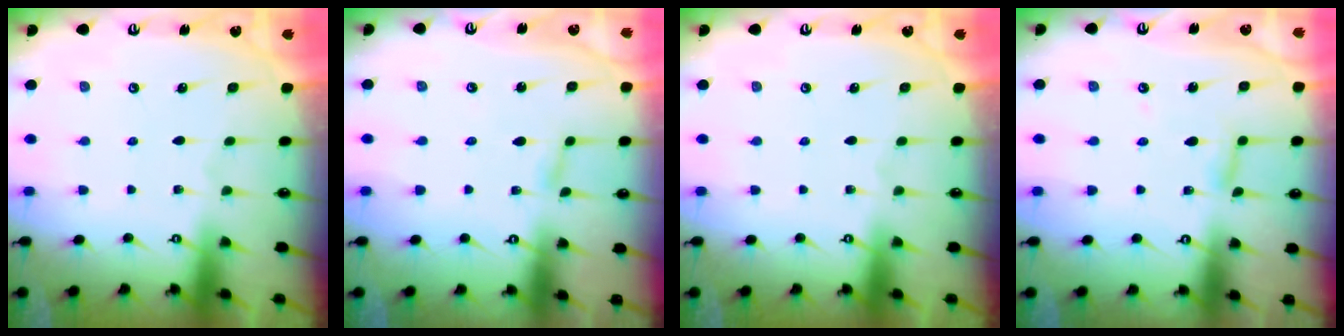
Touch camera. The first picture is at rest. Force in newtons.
{"total": 1.1, "press": 1.1, "slide": 0.1}
{"total": 0.0}
{"total": 5.5, "press": 5.5, "slide": 0.3}